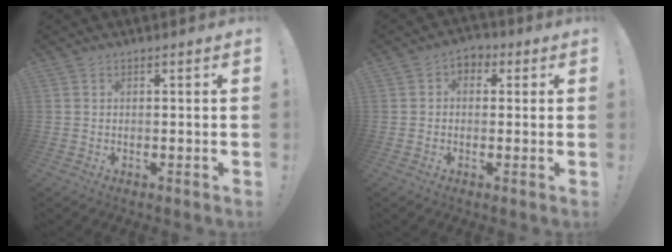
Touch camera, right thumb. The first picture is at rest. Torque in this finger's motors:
{"motor_torque": [0.08, 0.48, 0.07, -0.08, 0.00]}